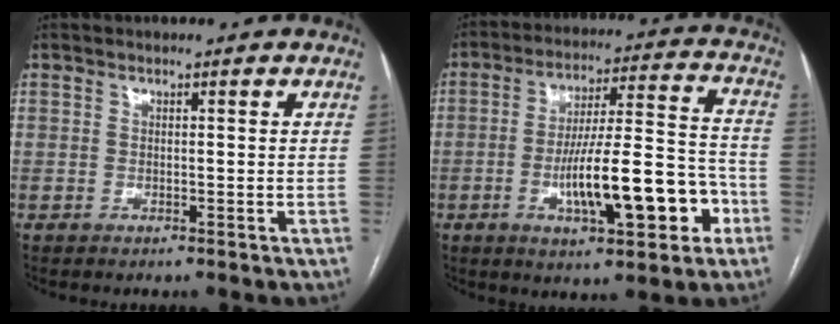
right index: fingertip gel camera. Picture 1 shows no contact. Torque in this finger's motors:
{"motor_torque": [1.20, -0.94, 0.54, 0.21]}